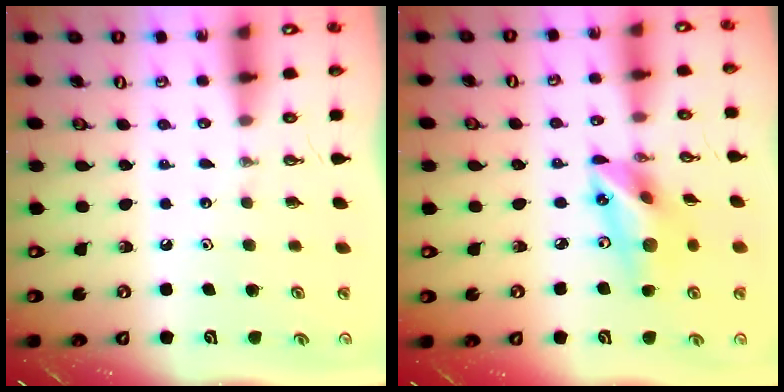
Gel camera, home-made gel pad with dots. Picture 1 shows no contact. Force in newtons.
{"total": 15.7, "press": 15.3, "slide": 3.7}